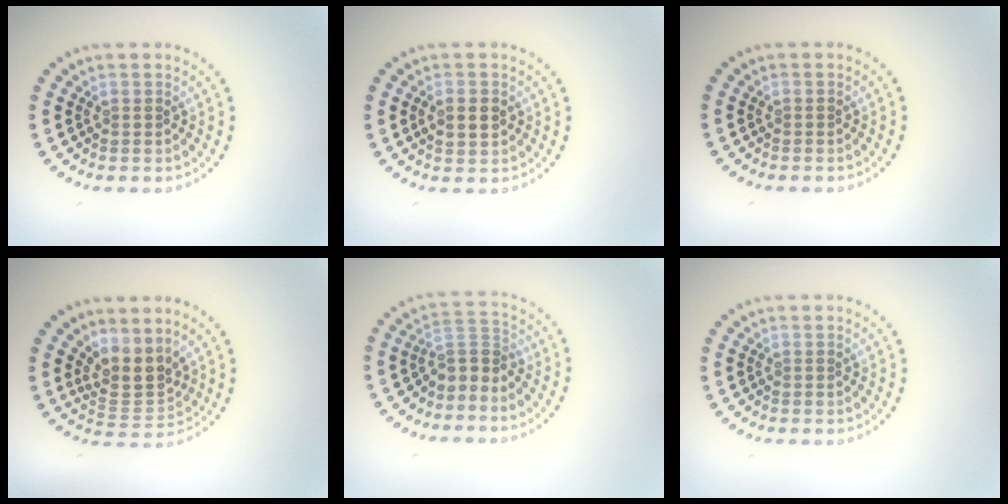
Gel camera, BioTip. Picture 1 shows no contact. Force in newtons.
{"total": 2.3, "press": 2.3, "slide": 0.2}
{"total": 0.0}
{"total": 3.4, "press": 2.6, "slide": 2.1}
{"total": 2.7, "press": 2.0, "slide": 1.9}
{"total": 0.0}